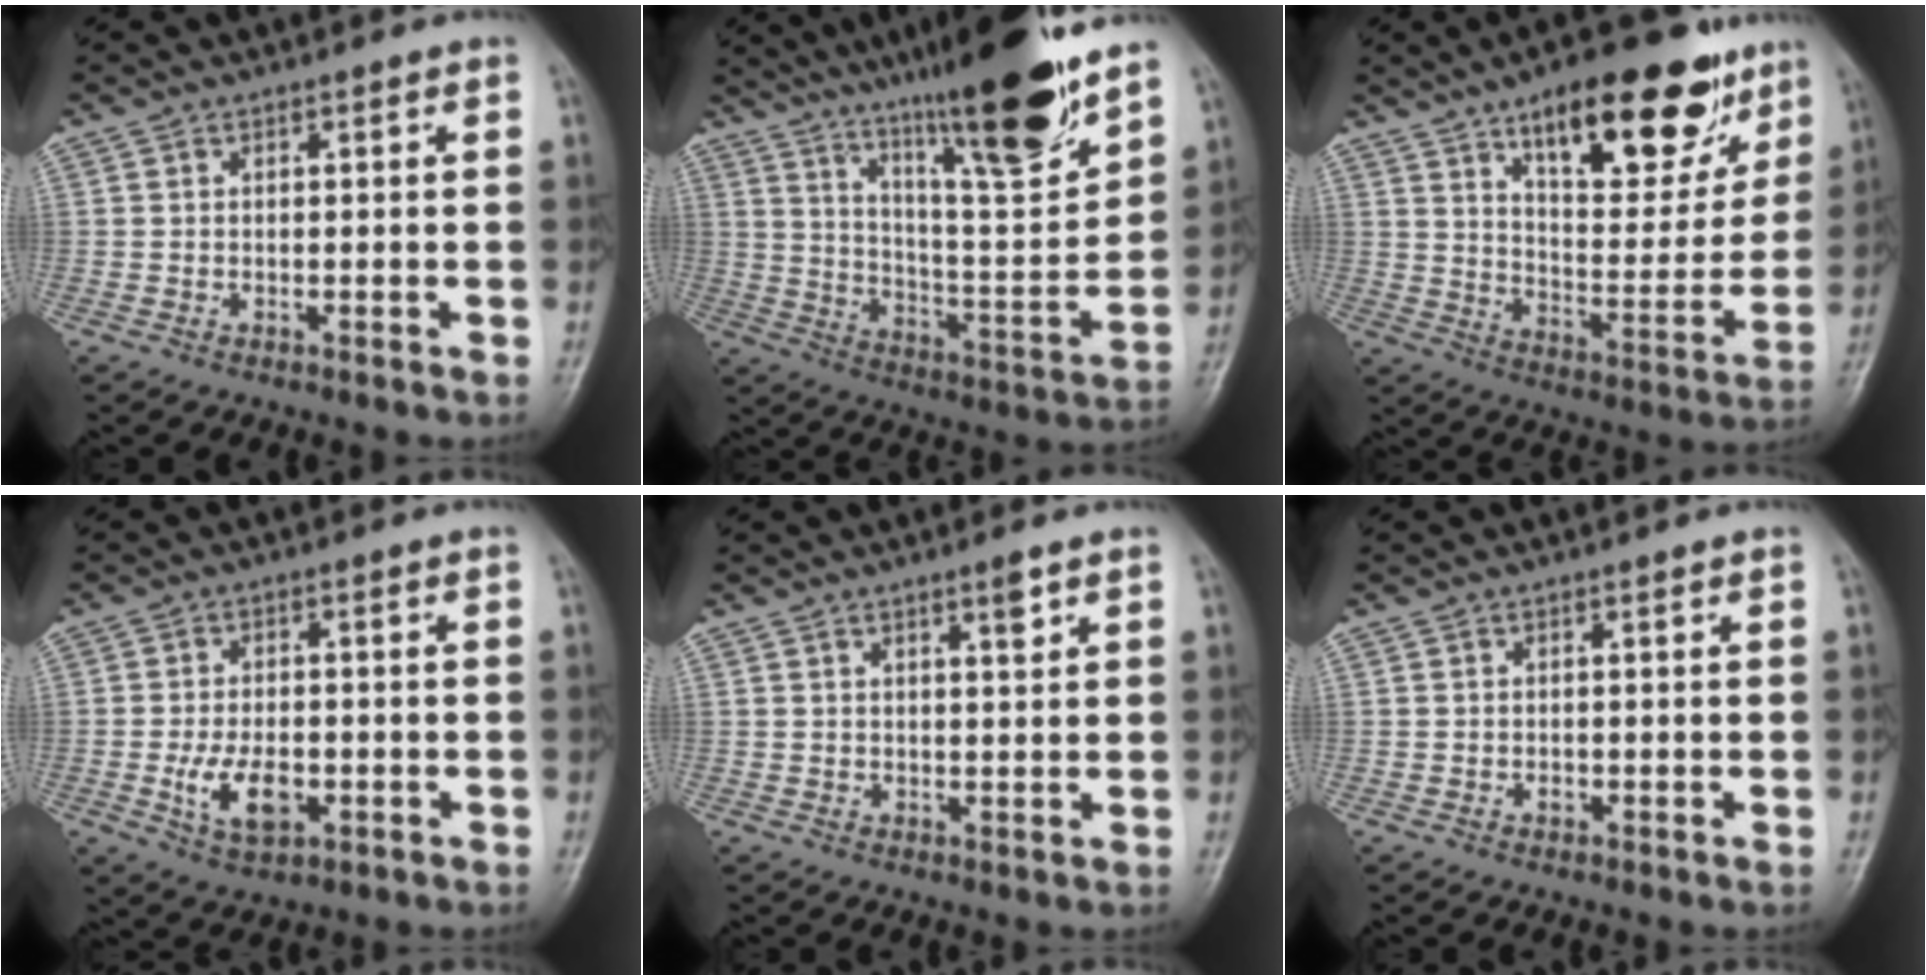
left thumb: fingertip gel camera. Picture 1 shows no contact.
{"total": 21.8, "force": [15.7, 2.4, 14.9], "torque": [-0.206, -0.082, 0.262]}
{"total": 22.6, "force": [13.4, 8.9, 15.8], "torque": [-0.181, -0.053, 0.209]}
{"total": 7.4, "force": [-1.9, 4.2, 5.8], "torque": [-0.099, 0.000, -0.028]}
{"total": 2.7, "force": [1.6, 0.4, 2.1], "torque": [-0.030, -0.010, 0.027]}
{"total": 0.7, "force": [-0.1, 0.5, 0.5], "torque": [-0.002, 0.001, -0.002]}